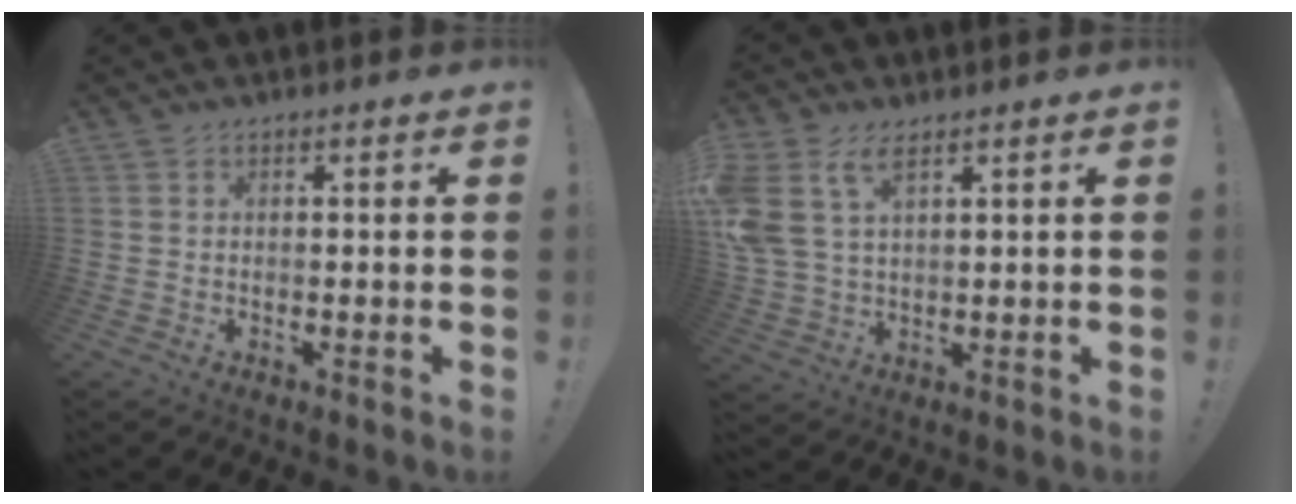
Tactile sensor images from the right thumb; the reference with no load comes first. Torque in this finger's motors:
{"motor_torque": [1.30, 1.33, 1.07, 0.51, 0.15]}